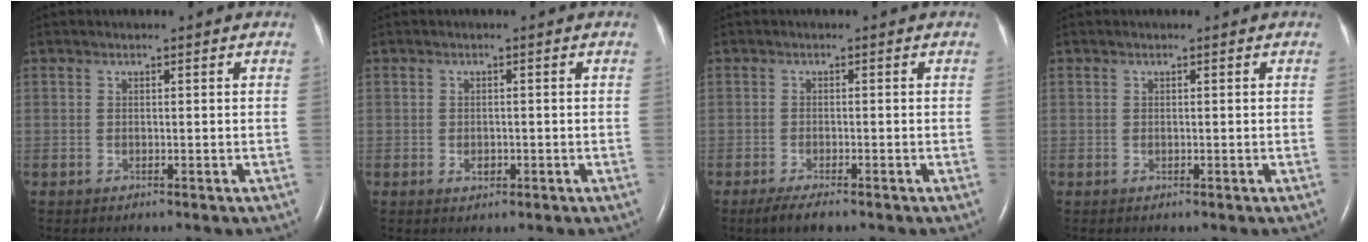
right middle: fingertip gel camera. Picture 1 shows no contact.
{"total": 1.4, "force": [-0.5, 1.0, 0.9], "torque": [-0.015, 0.001, -0.003]}
{"total": 3.2, "force": [-2.3, 0.6, 2.1], "torque": [-0.045, -0.008, -0.040]}
{"total": 0.0}